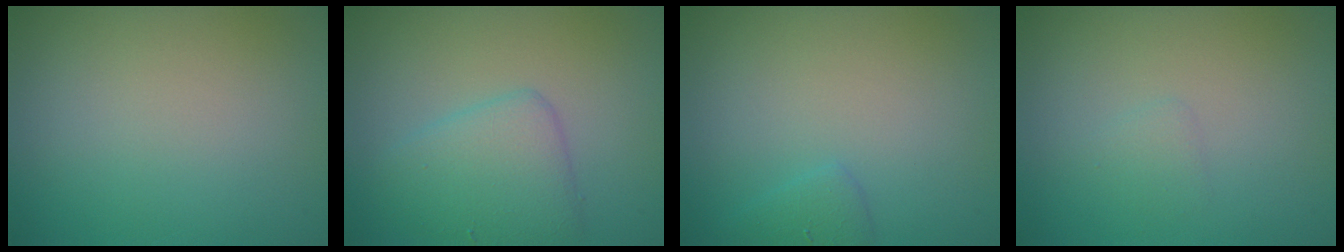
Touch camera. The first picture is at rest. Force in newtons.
{"total": 3.7, "press": 3.7, "slide": 0.1}
{"total": 1.2, "press": 1.2, "slide": 0.1}
{"total": 0.8, "press": 0.8, "slide": 0.0}